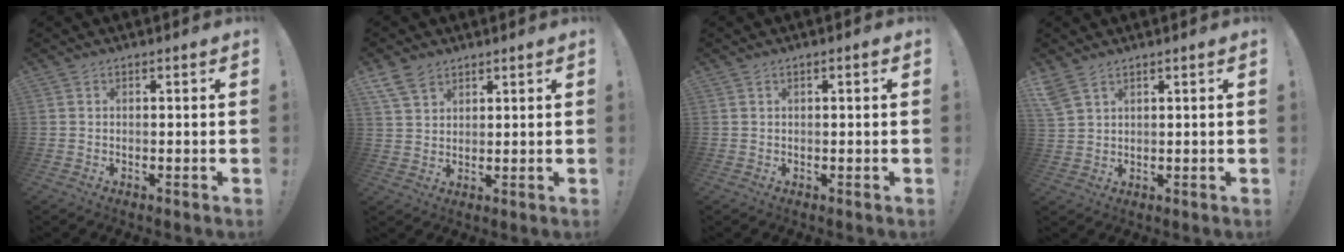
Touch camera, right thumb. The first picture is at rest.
{"total": 6.4, "force": [4.5, 3.8, 2.6], "torque": [-0.049, -0.018, 0.090]}
{"total": 0.9, "force": [0.2, 0.1, 0.9], "torque": [-0.015, 0.000, 0.002]}
{"total": 4.5, "force": [3.2, 1.7, 2.5], "torque": [-0.055, -0.012, 0.066]}